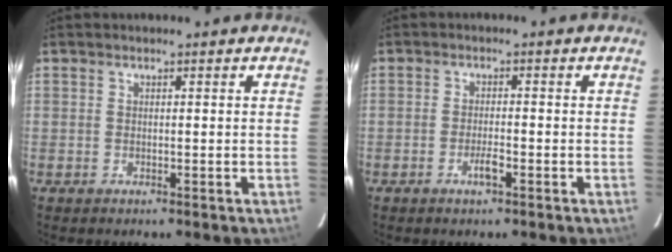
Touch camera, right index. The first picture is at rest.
{"total": 2.3, "force": [-1.2, 0.3, 1.9], "torque": [-0.035, 0.000, -0.022]}